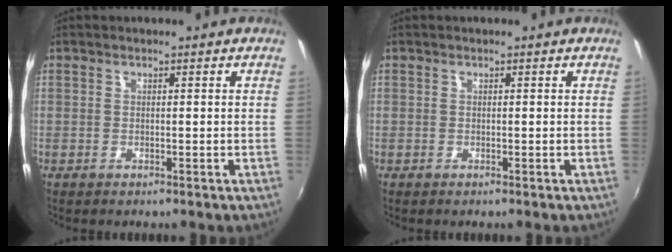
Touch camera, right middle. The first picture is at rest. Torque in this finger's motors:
{"motor_torque": [0.33, -0.33, -0.02, 0.02]}